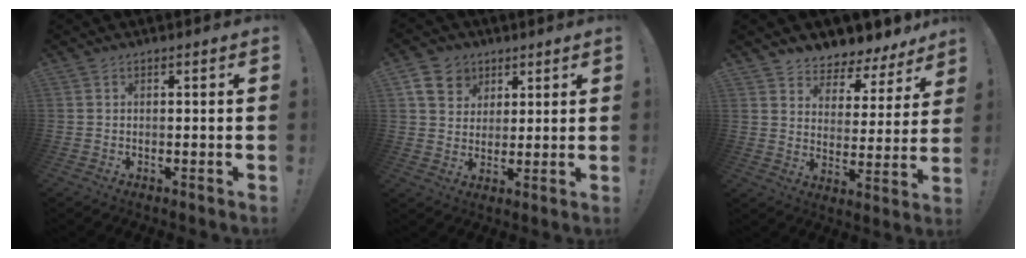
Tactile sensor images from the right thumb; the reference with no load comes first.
{"total": 9.5, "force": [4.7, 7.6, 3.3], "torque": [-0.051, -0.020, 0.095]}
{"total": 5.8, "force": [4.9, 2.8, 0.9], "torque": [-0.014, -0.059, 0.089]}